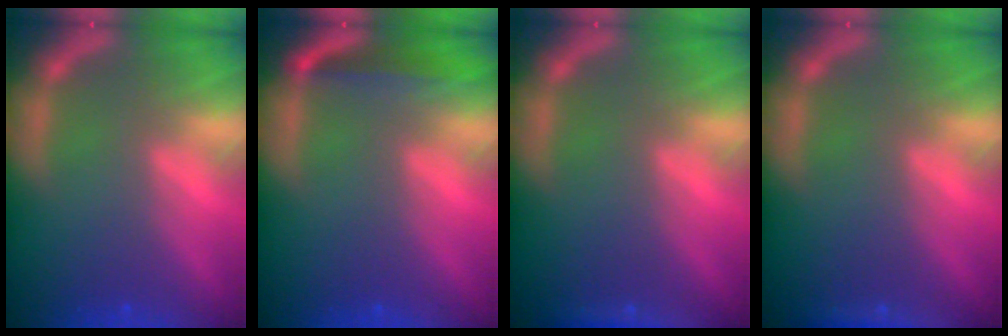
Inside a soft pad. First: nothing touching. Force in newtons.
{"total": 3.0}
{"total": 1.9}
{"total": 1.9}